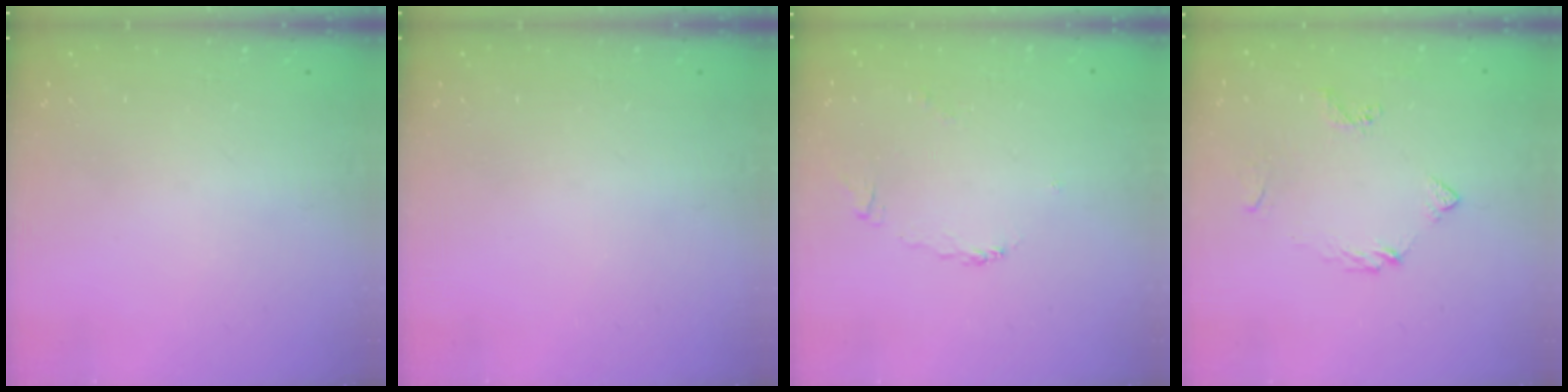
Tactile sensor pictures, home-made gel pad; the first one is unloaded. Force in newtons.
{"total": 0.0}
{"total": 2.3, "press": 2.2, "slide": 0.7}
{"total": 4.4, "press": 4.3, "slide": 0.7}